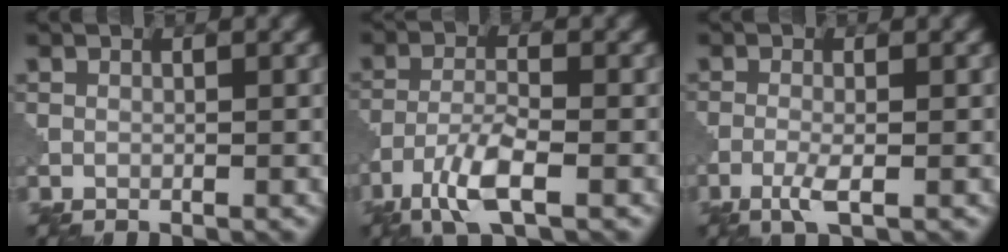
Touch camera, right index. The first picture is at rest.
{"total": 4.7, "force": [-2.9, 1.0, 3.6], "torque": [-0.078, -0.004, -0.065]}
{"total": 2.2, "force": [-1.0, 0.4, 1.9], "torque": [-0.043, -0.001, -0.025]}